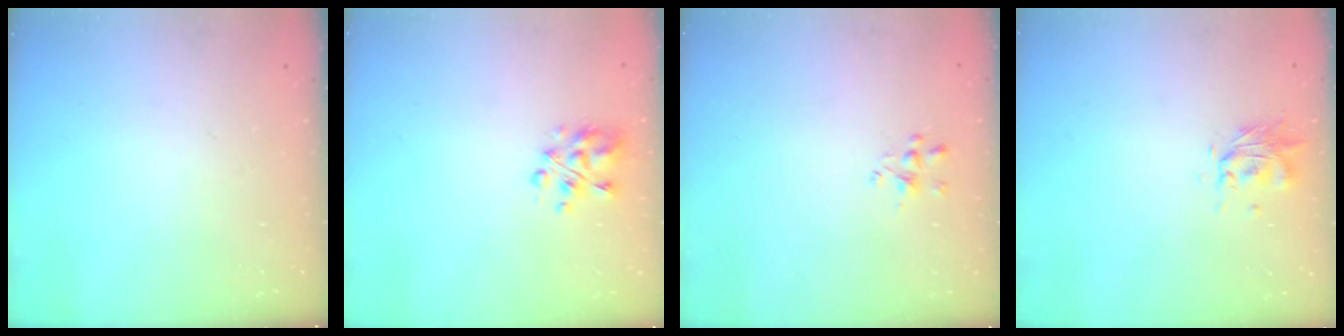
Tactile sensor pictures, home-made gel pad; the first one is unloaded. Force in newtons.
{"total": 6.4, "press": 6.2, "slide": 1.3}
{"total": 1.2, "press": 1.1, "slide": 0.5}
{"total": 0.6, "press": 0.5, "slide": 0.3}